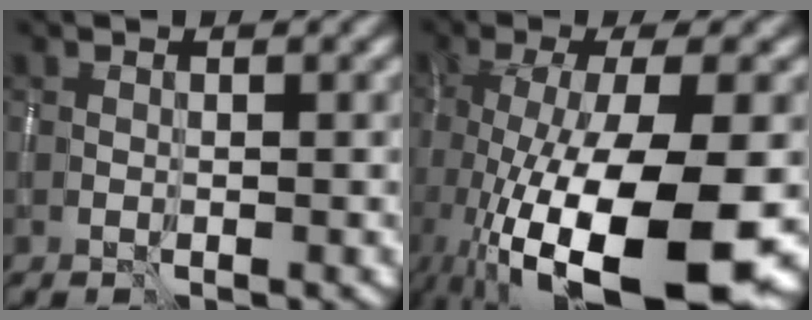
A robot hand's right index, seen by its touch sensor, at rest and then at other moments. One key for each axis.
{"total": 15.3, "fx": -5.1, "fy": 5.0, "fz": 13.5, "tx": -0.221, "ty": -0.030, "tz": -0.071}